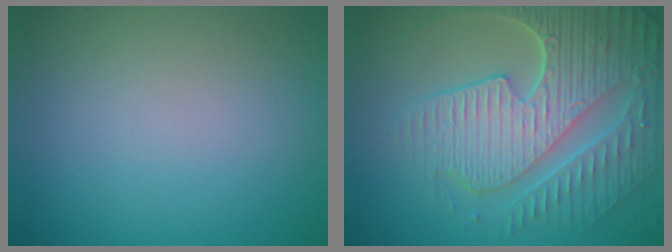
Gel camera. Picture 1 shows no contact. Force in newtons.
{"total": 9.1, "press": 6.5, "slide": 6.4}